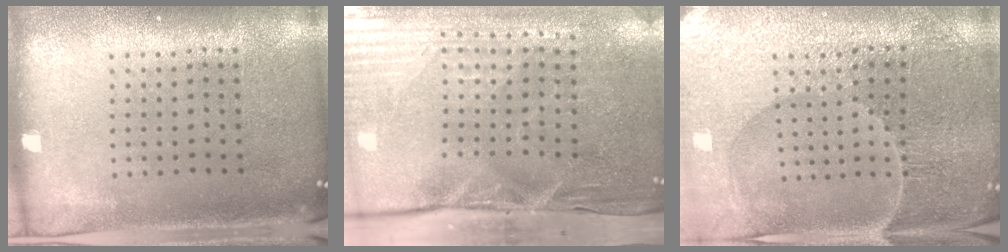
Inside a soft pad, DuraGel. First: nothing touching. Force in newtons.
{"total": 4.8, "press": 4.0, "slide": 2.5}
{"total": 3.5, "press": 3.5, "slide": 0.2}